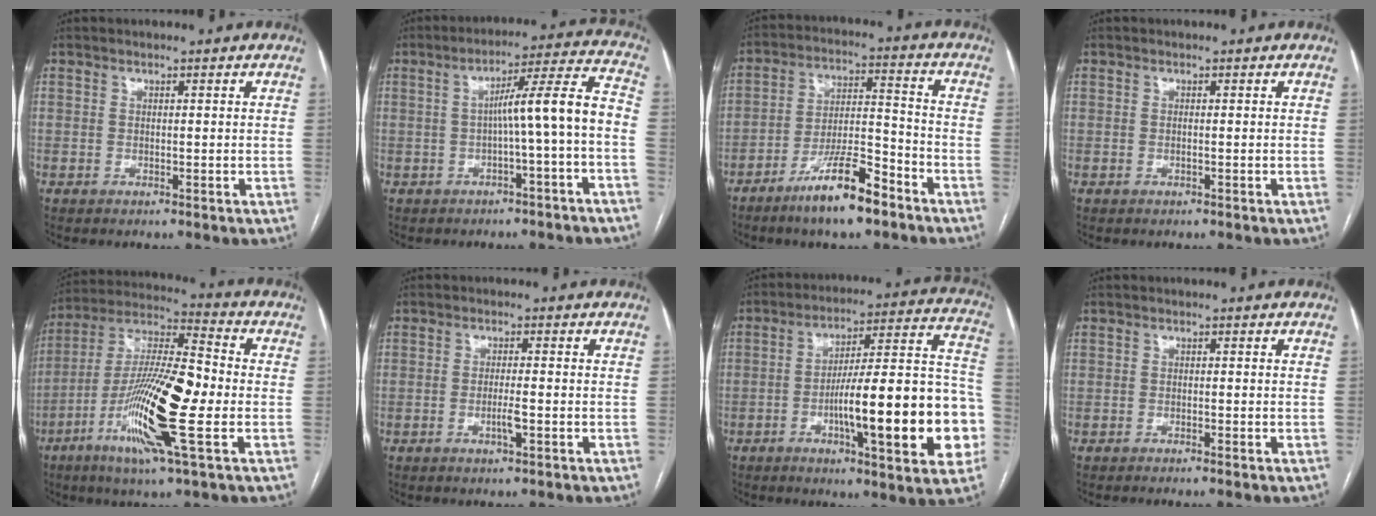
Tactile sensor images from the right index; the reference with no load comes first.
{"total": 9.3, "force": [-1.9, -0.6, 9.0], "torque": [-0.129, 0.031, -0.026]}
{"total": 11.7, "force": [-7.9, 2.0, 8.3], "torque": [-0.151, -0.006, -0.142]}
{"total": 0.0}
{"total": 18.2, "force": [-4.8, 1.6, 17.5], "torque": [-0.346, -0.009, -0.092]}
{"total": 2.4, "force": [-0.9, 0.2, 2.3], "torque": [-0.043, -0.002, -0.015]}
{"total": 22.3, "force": [-5.7, 3.5, 21.3], "torque": [-0.248, 0.027, -0.075]}
{"total": 1.2, "force": [-1.0, -0.4, 0.6], "torque": [-0.010, 0.003, -0.014]}